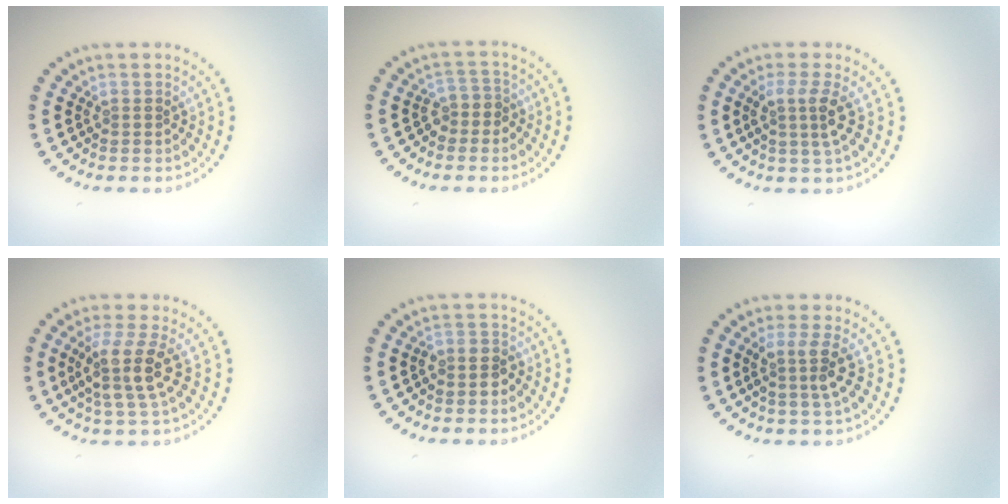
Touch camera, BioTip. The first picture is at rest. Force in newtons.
{"total": 1.9, "press": 1.5, "slide": 1.2}
{"total": 2.5, "press": 1.9, "slide": 1.6}
{"total": 3.8, "press": 3.1, "slide": 2.3}
{"total": 1.9, "press": 1.7, "slide": 0.8}
{"total": 2.7, "press": 2.0, "slide": 1.8}